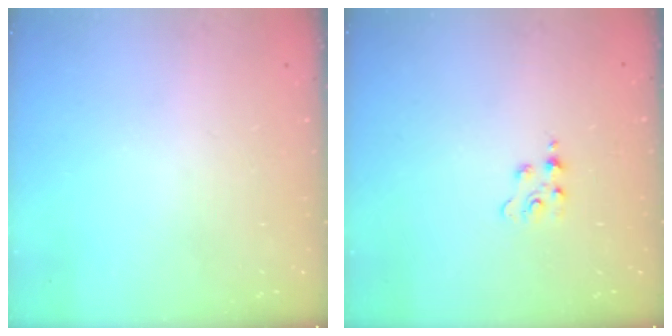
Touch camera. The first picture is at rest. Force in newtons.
{"total": 2.3, "press": 2.3, "slide": 0.5}